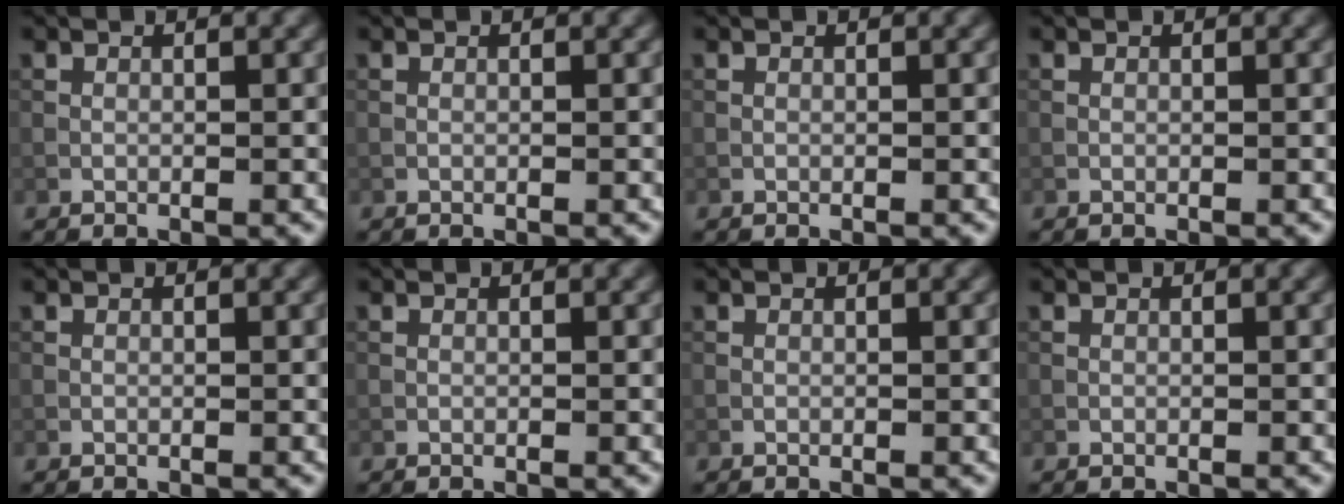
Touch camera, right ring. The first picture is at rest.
{"total": 0.0}
{"total": 0.0}
{"total": 0.0}
{"total": 0.0}
{"total": 0.0}
{"total": 0.0}
{"total": 0.0}